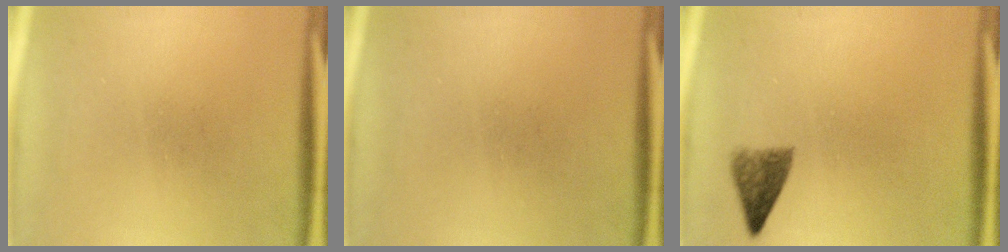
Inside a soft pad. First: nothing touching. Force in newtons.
{"total": 0.0}
{"total": 3.5}